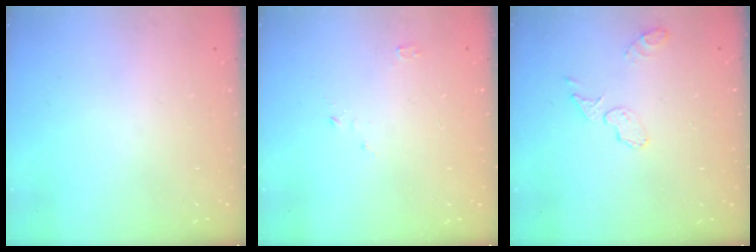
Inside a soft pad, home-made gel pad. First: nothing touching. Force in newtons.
{"total": 2.5, "press": 2.5, "slide": 0.3}
{"total": 5.6, "press": 5.4, "slide": 1.2}